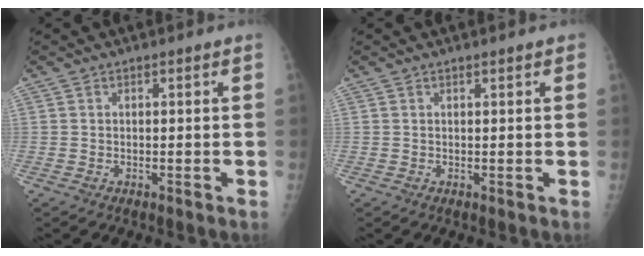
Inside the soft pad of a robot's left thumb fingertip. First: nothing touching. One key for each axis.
{"total": 1.1, "fx": 0.8, "fy": 0.2, "fz": 0.7, "tx": -0.007, "ty": 0.000, "tz": 0.010}